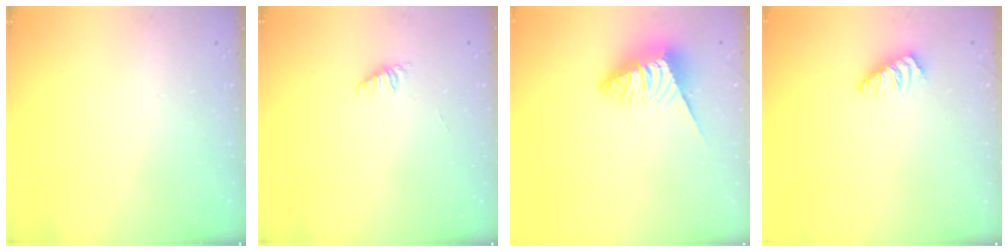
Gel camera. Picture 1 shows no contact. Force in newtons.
{"total": 1.0, "press": 1.0, "slide": 0.3}
{"total": 4.7, "press": 4.7, "slide": 0.3}
{"total": 0.0}